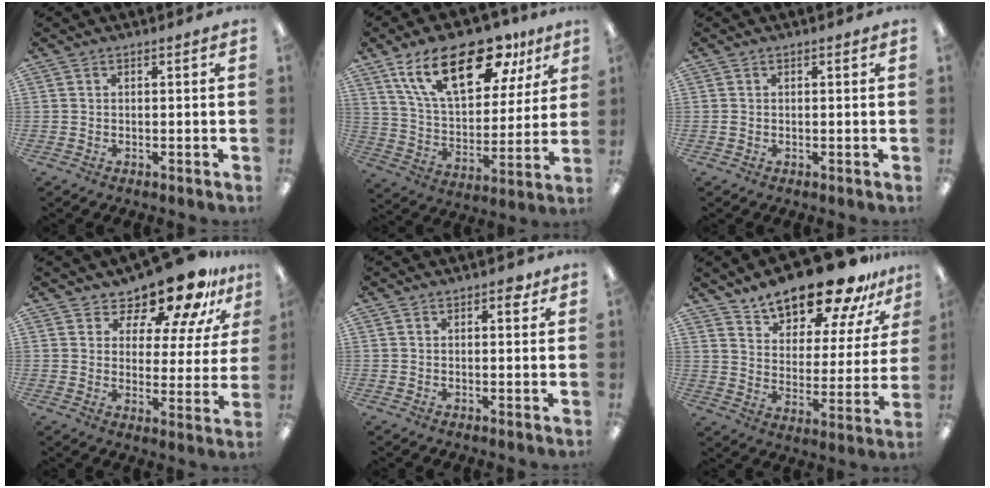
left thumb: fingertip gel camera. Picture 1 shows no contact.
{"total": 23.4, "force": [13.7, 11.0, 15.5], "torque": [-0.251, -0.053, 0.234]}
{"total": 0.5, "force": [0.0, 0.5, 0.2], "torque": [-0.004, 0.004, -0.003]}
{"total": 14.5, "force": [12.2, 4.8, 6.0], "torque": [-0.107, -0.090, 0.214]}
{"total": 2.5, "force": [1.4, 1.3, 1.5], "torque": [-0.009, -0.005, 0.018]}
{"total": 18.9, "force": [15.8, 6.3, 8.3], "torque": [-0.138, -0.108, 0.272]}